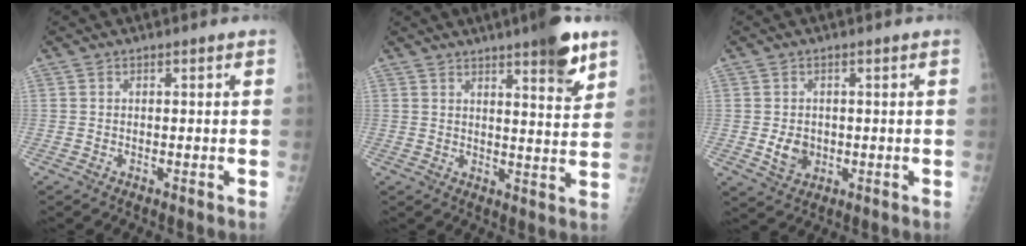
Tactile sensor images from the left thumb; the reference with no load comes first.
{"total": 9.3, "force": [5.9, 1.7, 7.0], "torque": [-0.082, -0.034, 0.077]}
{"total": 4.3, "force": [-0.3, 3.5, 2.5], "torque": [-0.027, -0.002, 0.003]}